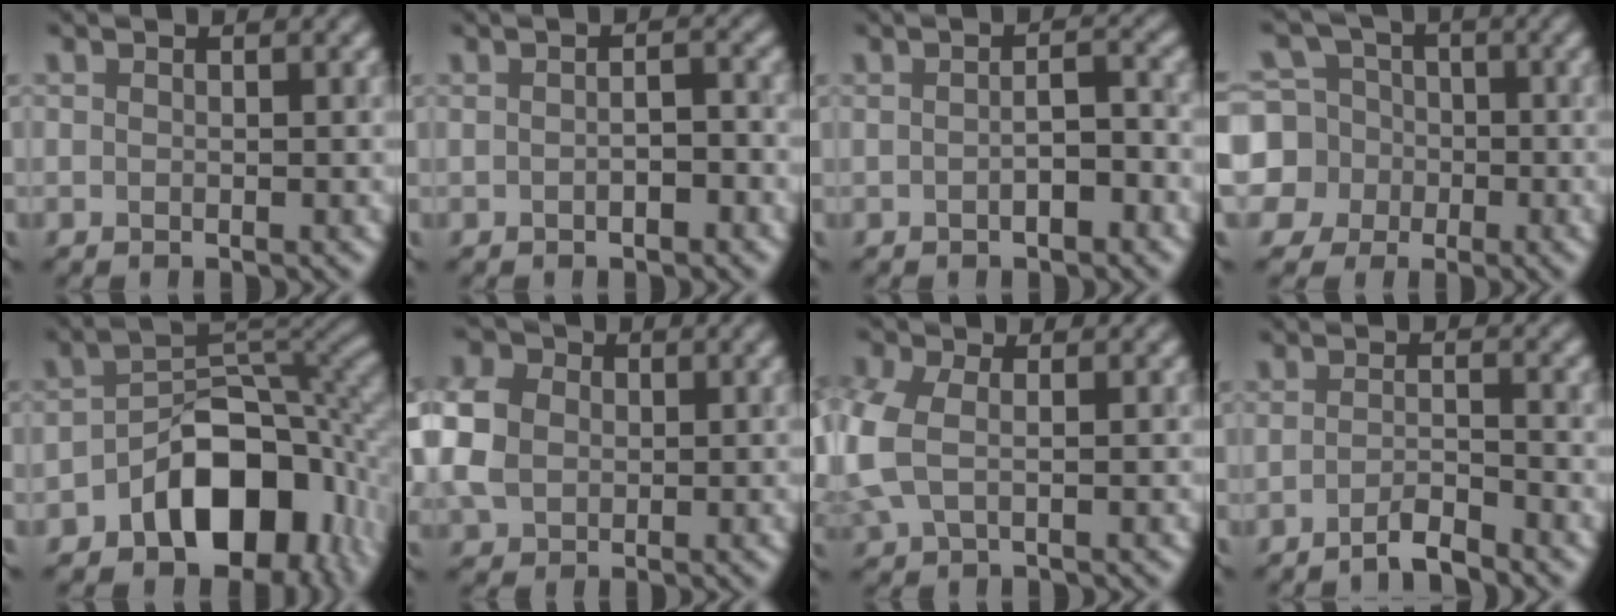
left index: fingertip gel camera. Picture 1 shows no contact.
{"total": 1.5, "force": [-0.6, 0.5, 1.3], "torque": [-0.018, 0.000, -0.008]}
{"total": 2.1, "force": [-0.8, 0.6, 1.8], "torque": [-0.028, 0.001, -0.010]}
{"total": 8.7, "force": [-1.2, 8.5, 1.7], "torque": [-0.064, 0.008, -0.053]}
{"total": 12.0, "force": [-5.1, 7.5, 7.9], "torque": [-0.100, -0.008, -0.077]}
{"total": 6.6, "force": [0.5, 5.3, 3.9], "torque": [-0.110, 0.015, 0.005]}
{"total": 4.5, "force": [-0.1, 2.8, 3.5], "torque": [-0.108, -0.002, -0.007]}
{"total": 2.4, "force": [-1.8, 0.4, 1.5], "torque": [-0.018, 0.004, -0.043]}